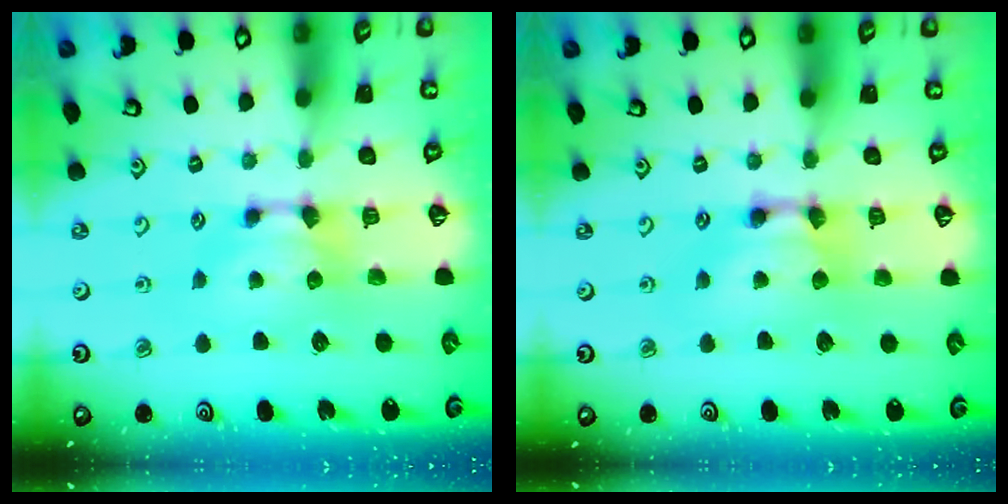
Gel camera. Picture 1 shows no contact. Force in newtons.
{"total": 2.2, "press": 2.2, "slide": 0.1}